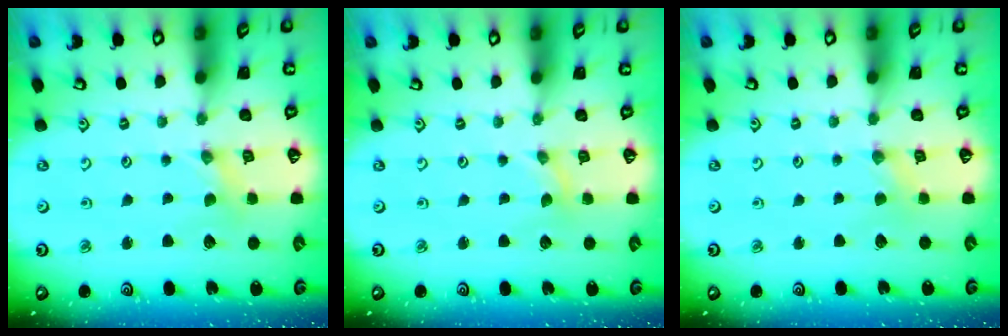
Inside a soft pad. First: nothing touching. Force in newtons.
{"total": 0.0}
{"total": 1.1, "press": 1.1, "slide": 0.3}